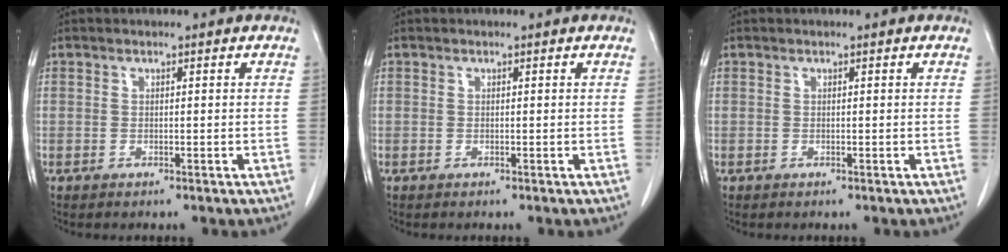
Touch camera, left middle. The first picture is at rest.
{"total": 0.0}
{"total": 0.0}